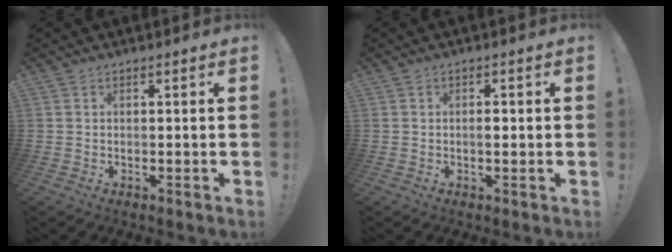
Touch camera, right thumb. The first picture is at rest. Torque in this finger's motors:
{"motor_torque": [-0.10, -0.24, 0.35, -0.11, 0.01]}